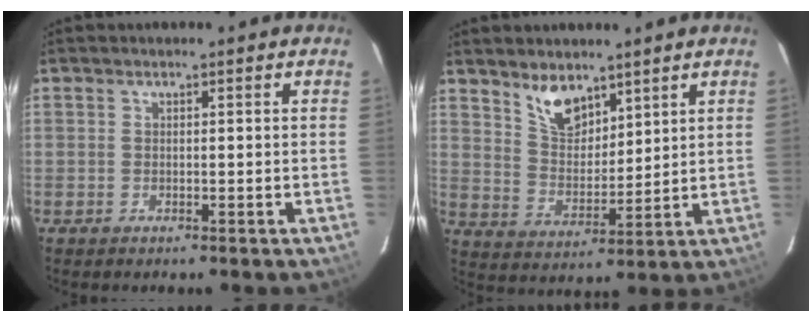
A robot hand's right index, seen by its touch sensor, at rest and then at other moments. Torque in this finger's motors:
{"motor_torque": [0.60, 0.60, 0.08, 0.06]}